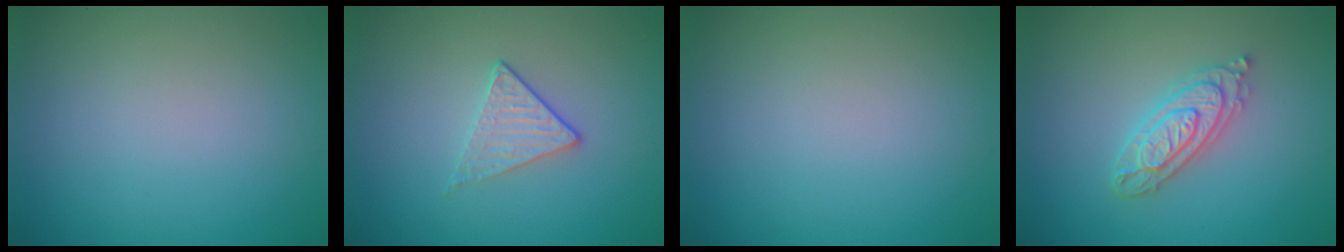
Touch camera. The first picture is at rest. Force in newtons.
{"total": 1.7, "press": 1.4, "slide": 1.0}
{"total": 0.0}
{"total": 3.7, "press": 3.7, "slide": 0.6}